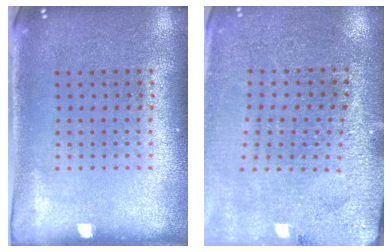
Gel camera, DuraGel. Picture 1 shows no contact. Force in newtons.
{"total": 2.8, "press": 2.8, "slide": 0.1}